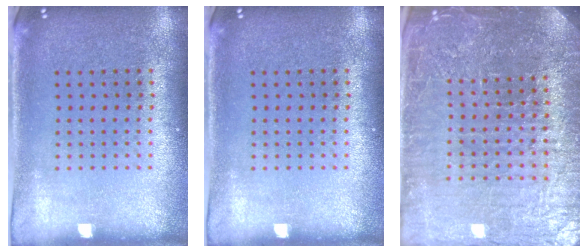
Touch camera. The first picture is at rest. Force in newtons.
{"total": 0.0}
{"total": 5.9, "press": 5.3, "slide": 2.6}